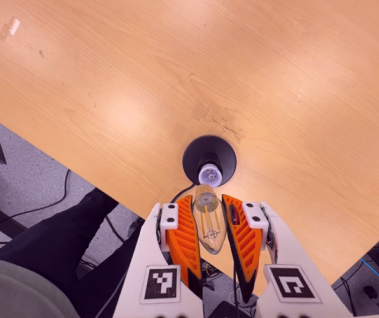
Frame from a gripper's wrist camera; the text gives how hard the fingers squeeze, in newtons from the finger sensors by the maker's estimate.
{"total": 20.3, "left": 22.3, "right": 18.2}